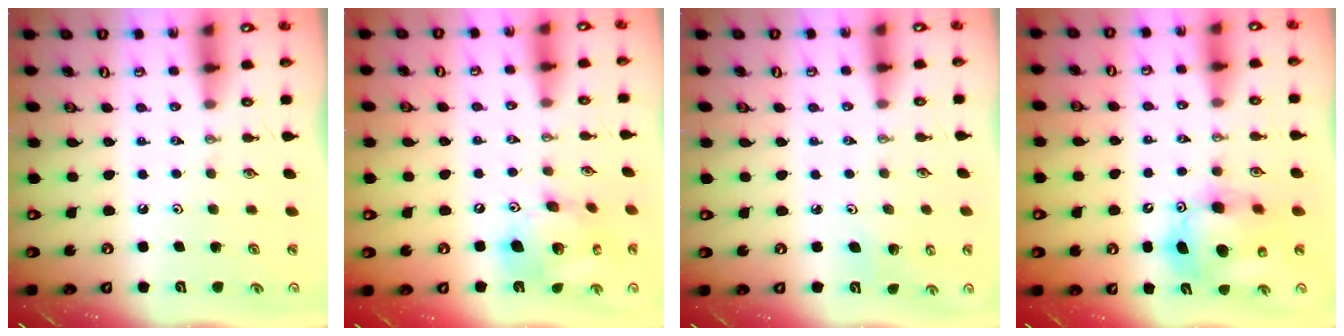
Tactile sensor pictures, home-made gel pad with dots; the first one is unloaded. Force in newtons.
{"total": 17.2, "press": 16.9, "slide": 3.3}
{"total": 2.8, "press": 2.8, "slide": 0.3}
{"total": 13.7, "press": 13.5, "slide": 2.3}